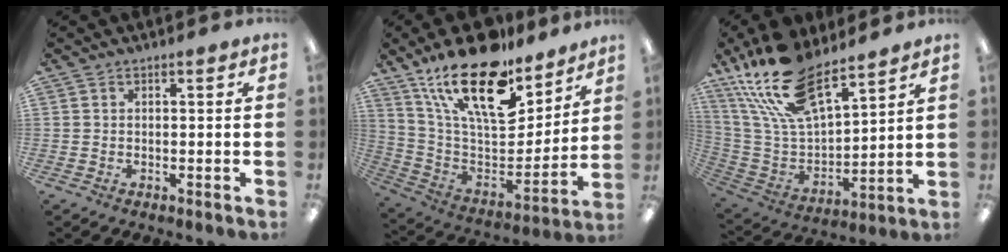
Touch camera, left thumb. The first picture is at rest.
{"total": 24.4, "force": [16.7, 10.1, 14.5], "torque": [-0.253, -0.106, 0.293]}
{"total": 21.3, "force": [15.8, 8.5, 11.6], "torque": [-0.253, -0.088, 0.286]}